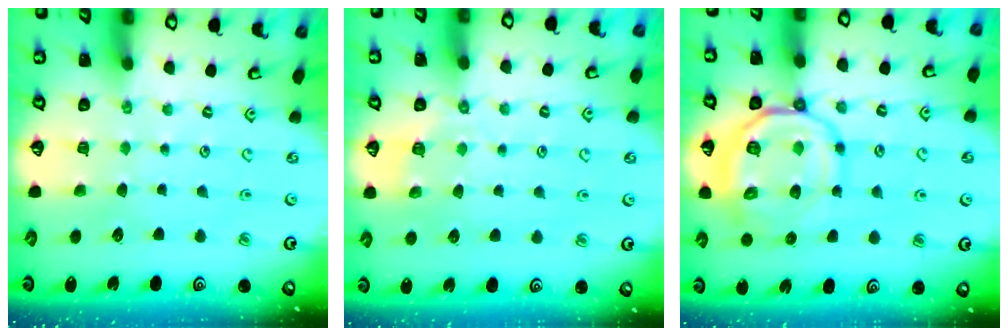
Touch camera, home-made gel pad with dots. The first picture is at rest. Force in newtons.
{"total": 3.0, "press": 2.5, "slide": 1.6}
{"total": 13.9, "press": 13.8, "slide": 1.8}